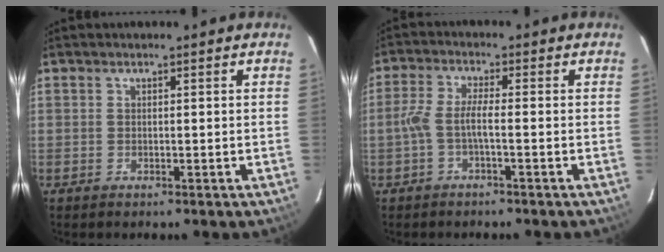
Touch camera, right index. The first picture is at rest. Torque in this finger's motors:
{"motor_torque": [0.90, -0.33, 0.50, 0.10]}